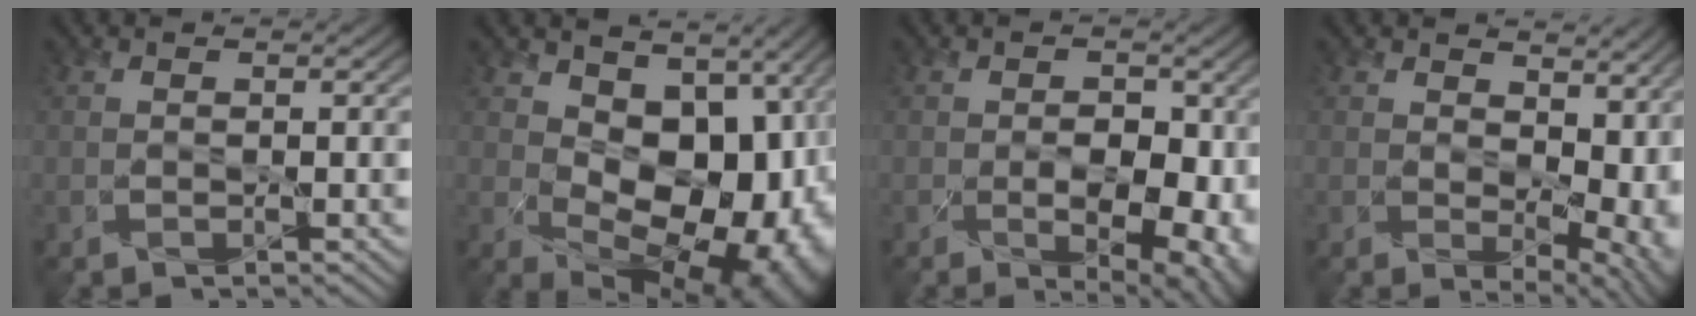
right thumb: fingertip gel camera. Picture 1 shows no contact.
{"total": 15.5, "force": [1.5, 10.3, 11.5], "torque": [-0.147, -0.034, 0.056]}
{"total": 8.2, "force": [-1.8, 4.7, 6.4], "torque": [-0.065, -0.030, 0.000]}
{"total": 10.3, "force": [2.3, 6.8, 7.4], "torque": [-0.089, -0.025, 0.075]}